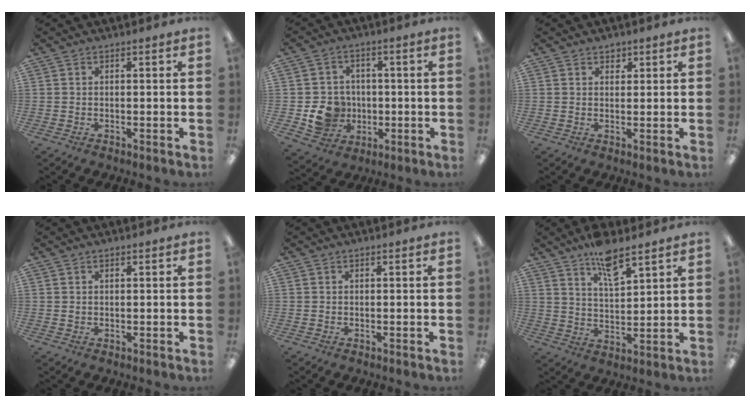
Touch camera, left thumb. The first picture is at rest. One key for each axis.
{"total": 8.9, "fx": -1.8, "fy": 8.3, "fz": 2.9, "tx": -0.064, "ty": 0.016, "tz": -0.022}
{"total": 1.9, "fx": 1.4, "fy": 1.1, "fz": 0.5, "tx": 0.006, "ty": -0.006, "tz": 0.023}
{"total": 0.7, "fx": 0.4, "fy": 0.4, "fz": 0.4, "tx": -0.009, "ty": 0.003, "tz": 0.006}
{"total": 0.0}
{"total": 8.8, "fx": 6.6, "fy": 2.7, "fz": 5.1, "tx": -0.086, "ty": -0.036, "tz": 0.114}